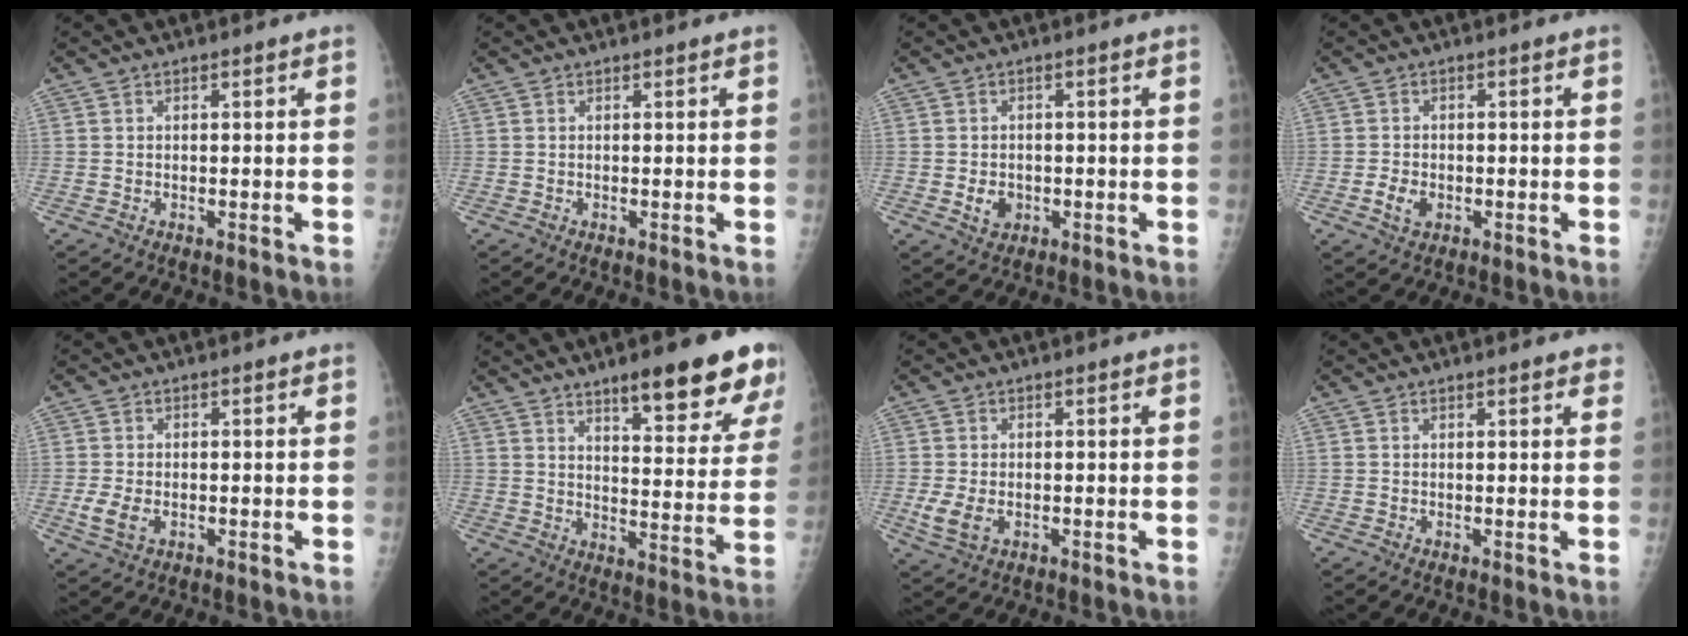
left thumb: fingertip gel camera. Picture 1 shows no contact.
{"total": 0.0}
{"total": 3.7, "force": [-0.9, 3.0, 2.1], "torque": [-0.022, 0.004, -0.008]}
{"total": 3.4, "force": [-1.2, 2.3, 2.2], "torque": [-0.037, 0.006, -0.018]}
{"total": 4.2, "force": [-1.1, 2.5, 3.1], "torque": [-0.071, 0.000, -0.018]}
{"total": 17.1, "force": [11.4, 4.2, 12.1], "torque": [-0.124, -0.060, 0.155]}
{"total": 4.7, "force": [-1.1, 2.9, 3.6], "torque": [-0.082, -0.001, -0.017]}
{"total": 2.2, "force": [1.4, 0.7, 1.5], "torque": [-0.012, 0.000, 0.015]}